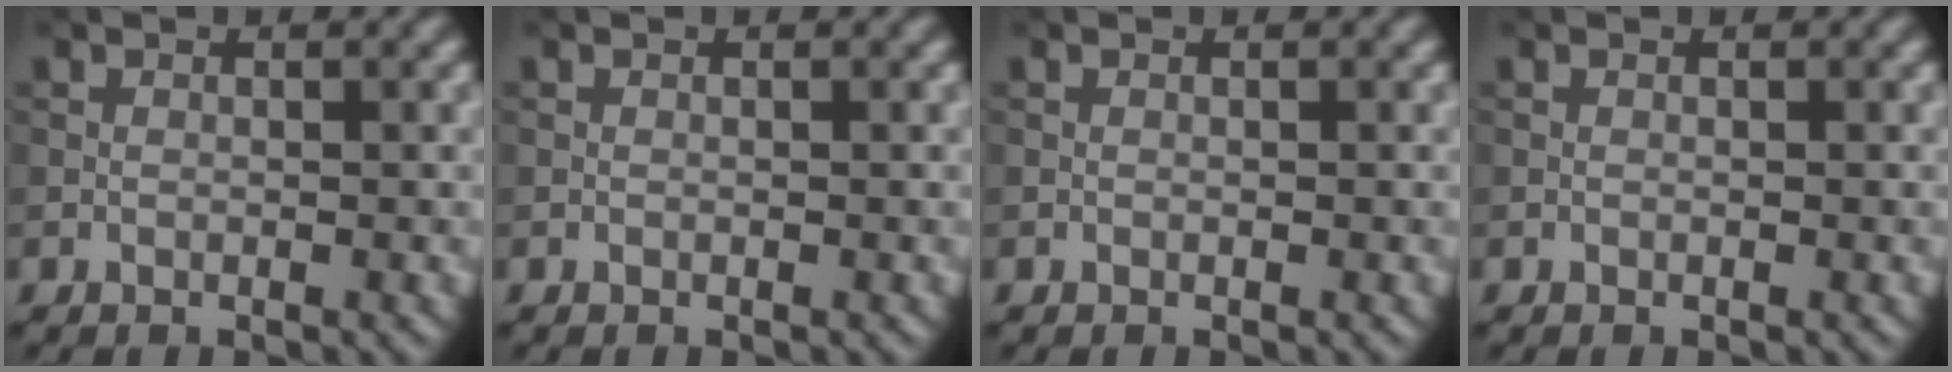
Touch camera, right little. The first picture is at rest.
{"total": 0.0}
{"total": 0.0}
{"total": 0.0}